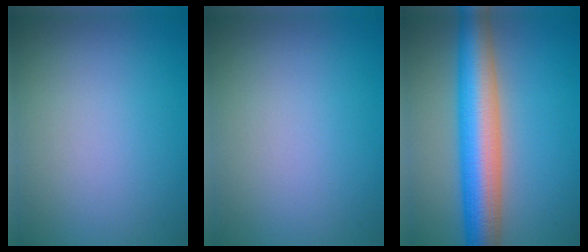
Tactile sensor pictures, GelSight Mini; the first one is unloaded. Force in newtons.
{"total": 0.0}
{"total": 9.4, "press": 9.4, "slide": 0.3}